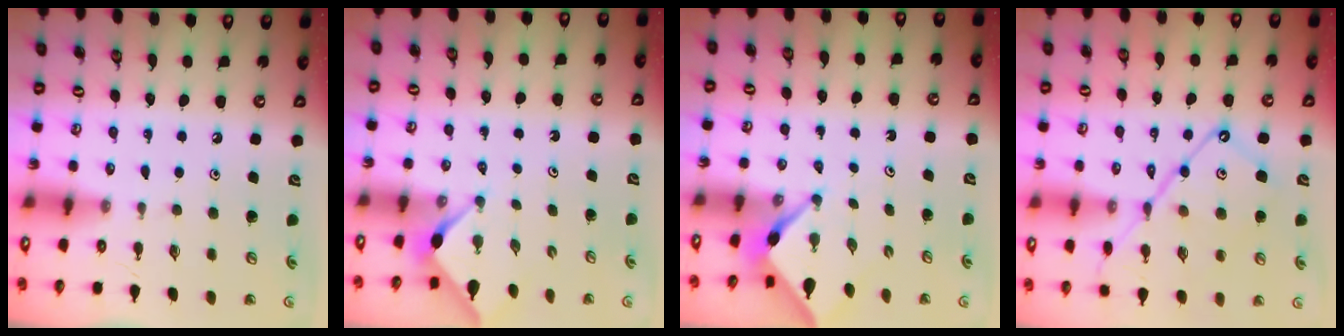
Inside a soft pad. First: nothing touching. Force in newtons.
{"total": 3.0, "press": 3.0, "slide": 0.3}
{"total": 3.1, "press": 3.0, "slide": 0.3}
{"total": 13.7, "press": 13.6, "slide": 1.2}